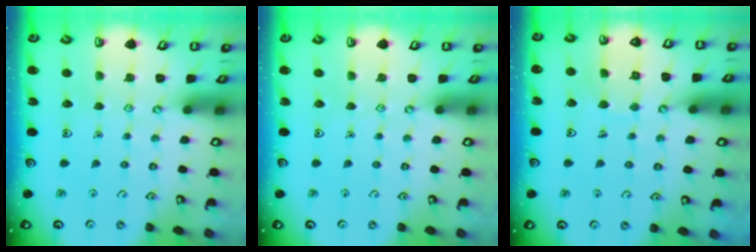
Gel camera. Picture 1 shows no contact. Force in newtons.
{"total": 0.0}
{"total": 6.4, "press": 6.4, "slide": 0.3}